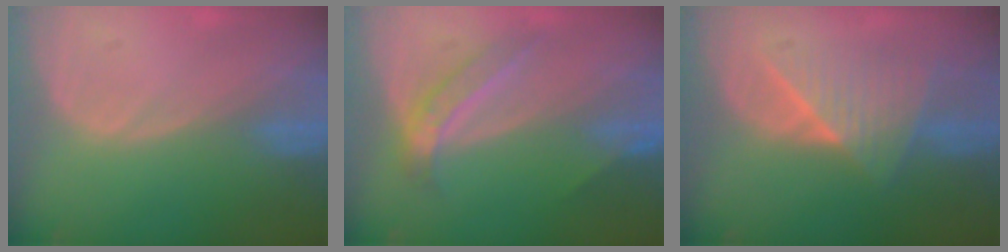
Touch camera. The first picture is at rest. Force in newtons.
{"total": 5.2, "press": 4.8, "slide": 2.2}
{"total": 6.5, "press": 6.4, "slide": 1.0}